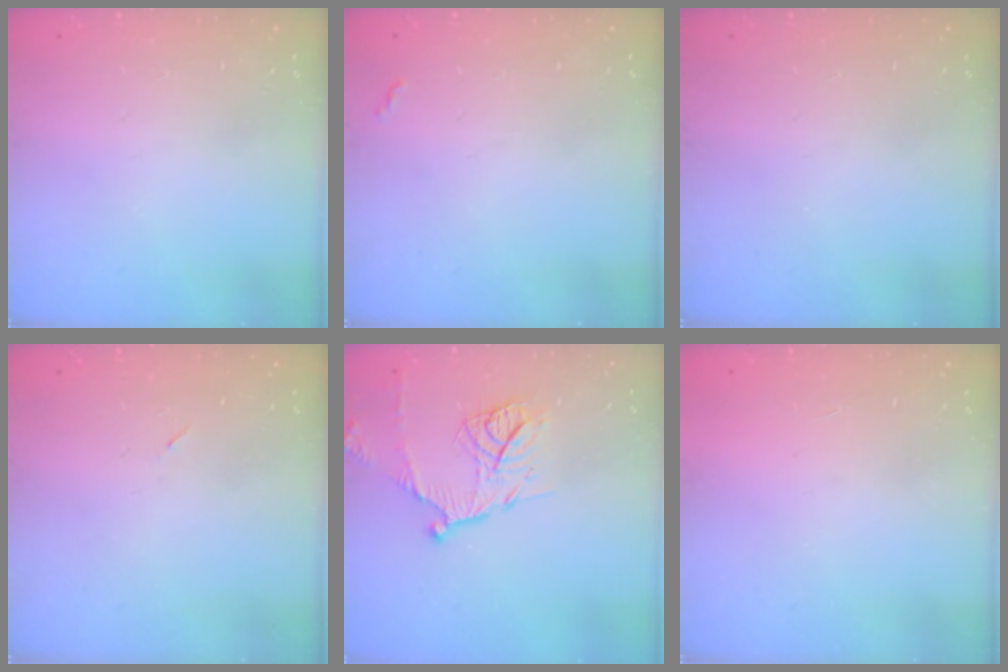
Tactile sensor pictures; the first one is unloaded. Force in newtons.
{"total": 3.2, "press": 3.2, "slide": 0.5}
{"total": 0.0}
{"total": 2.2, "press": 1.9, "slide": 1.2}
{"total": 12.4, "press": 12.4, "slide": 1.0}
{"total": 1.6, "press": 1.6, "slide": 0.1}